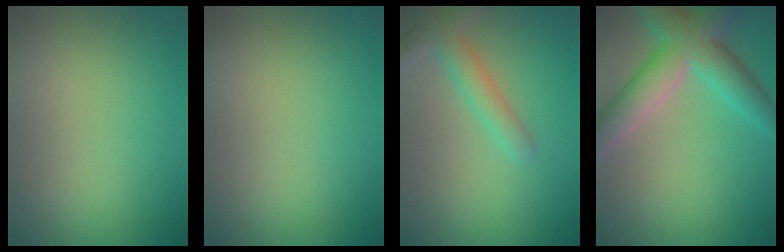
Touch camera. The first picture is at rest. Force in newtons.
{"total": 0.0}
{"total": 2.8, "press": 2.8, "slide": 0.2}
{"total": 6.3, "press": 6.3, "slide": 0.4}